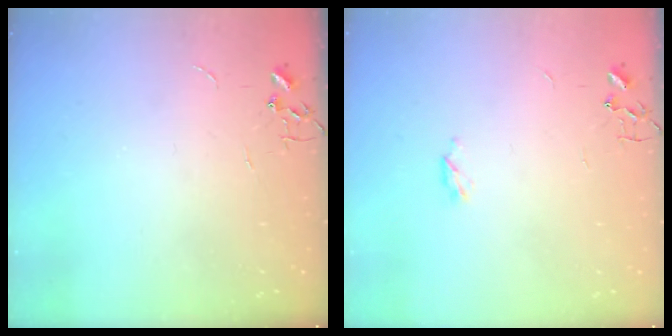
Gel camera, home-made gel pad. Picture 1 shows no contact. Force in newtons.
{"total": 3.4, "press": 3.3, "slide": 0.6}